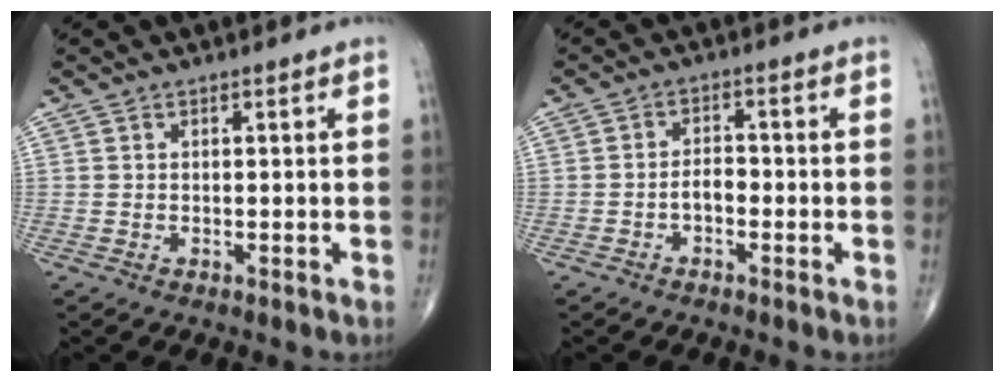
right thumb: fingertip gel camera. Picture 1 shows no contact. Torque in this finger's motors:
{"motor_torque": [0.81, 0.53, 0.65, -0.24, 0.01]}